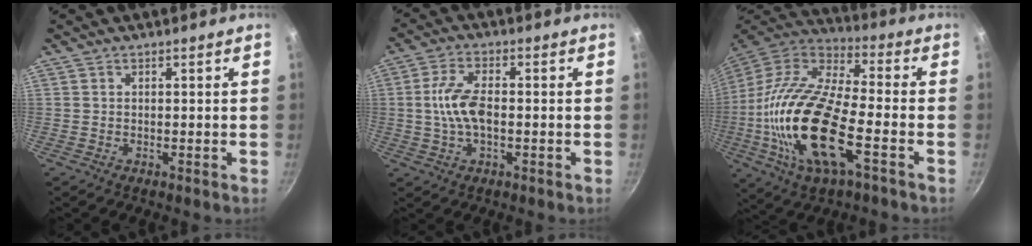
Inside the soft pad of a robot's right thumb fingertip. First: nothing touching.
{"total": 7.9, "force": [-0.2, 3.8, 6.9], "torque": [-0.148, 0.014, -0.007]}
{"total": 25.3, "force": [-6.9, 9.8, 22.3], "torque": [-0.490, 0.008, -0.124]}